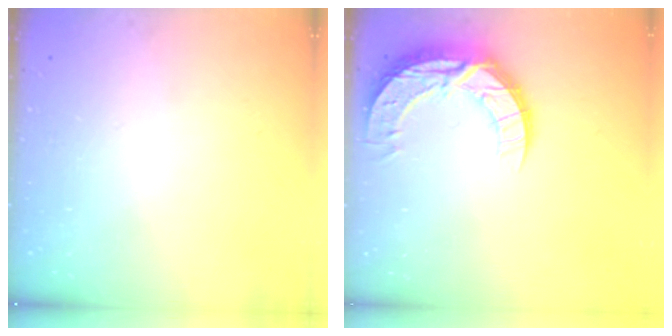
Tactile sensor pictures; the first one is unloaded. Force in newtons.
{"total": 12.9, "press": 12.9, "slide": 1.1}